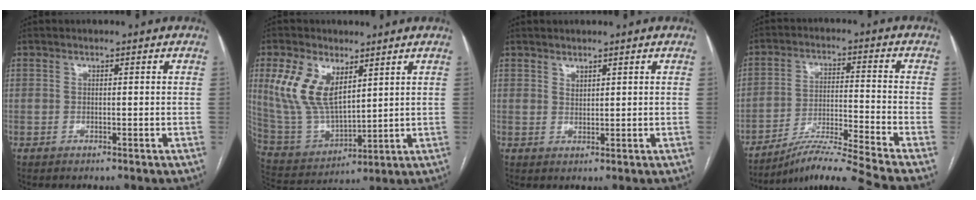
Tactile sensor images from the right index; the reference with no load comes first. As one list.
[{"total": 12.7, "force": [5.3, 6.3, 9.6], "torque": [-0.214, 0.008, 0.117]}, {"total": 1.2, "force": [1.0, 0.4, 0.4], "torque": [-0.005, -0.004, 0.019]}, {"total": 13.5, "force": [-11.8, -3.3, 5.5], "torque": [-0.086, -0.006, -0.200]}]